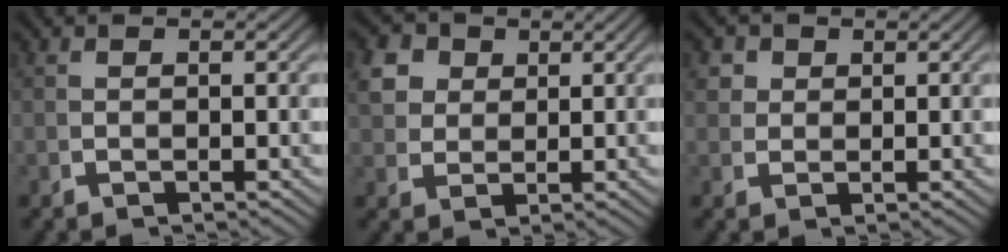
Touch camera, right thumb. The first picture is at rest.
{"total": 6.0, "force": [2.6, 4.6, 2.8], "torque": [-0.067, -0.005, 0.051]}
{"total": 3.2, "force": [1.6, 2.5, 1.3], "torque": [-0.034, -0.006, 0.034]}